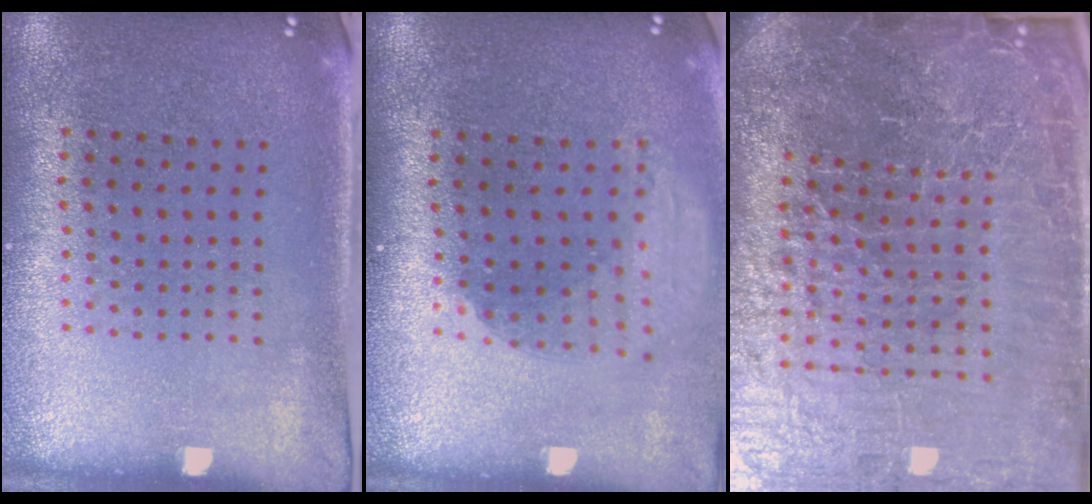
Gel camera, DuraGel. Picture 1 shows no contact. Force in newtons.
{"total": 1.9, "press": 1.5, "slide": 1.2}
{"total": 7.6, "press": 6.6, "slide": 3.9}